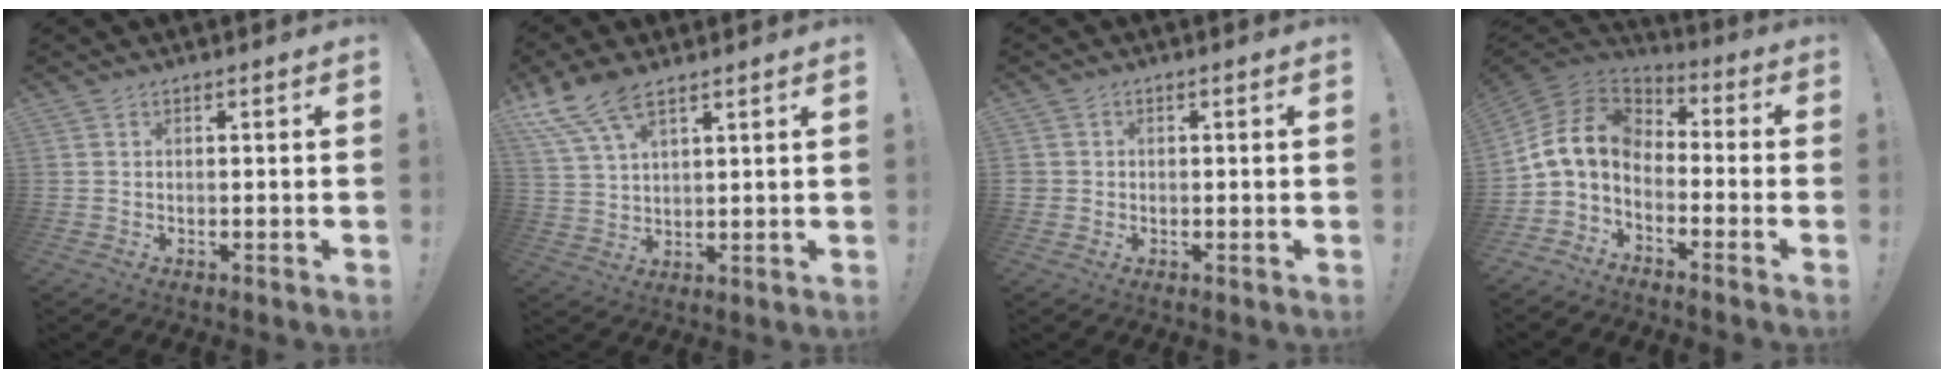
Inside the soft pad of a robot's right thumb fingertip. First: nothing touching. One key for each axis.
{"total": 10.1, "fx": 7.1, "fy": 4.2, "fz": 5.8, "tx": -0.120, "ty": -0.022, "tz": 0.140}
{"total": 1.4, "fx": -0.2, "fy": 1.4, "fz": 0.4, "tx": 0.002, "ty": 0.001, "tz": -0.005}
{"total": 10.9, "fx": -0.4, "fy": 7.2, "fz": 8.2, "tx": -0.175, "ty": 0.008, "tz": -0.008}